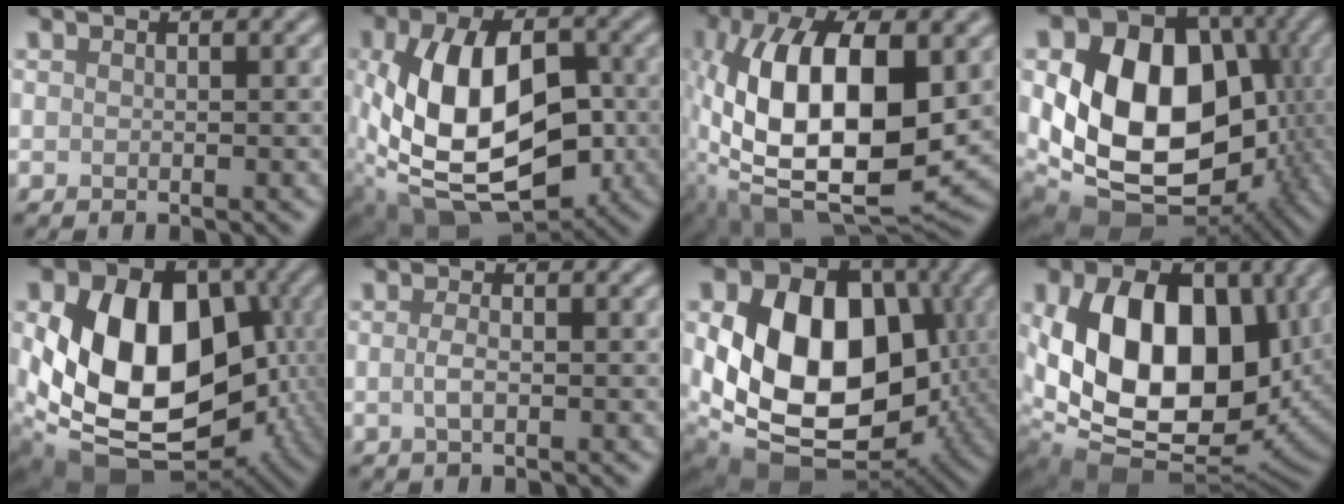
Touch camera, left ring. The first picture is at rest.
{"total": 14.0, "force": [-1.4, 8.6, 10.9], "torque": [-0.226, -0.016, -0.021]}
{"total": 15.2, "force": [0.1, 6.8, 13.6], "torque": [-0.248, 0.002, -0.003]}
{"total": 18.1, "force": [-0.2, 13.3, 12.3], "torque": [-0.184, -0.014, 0.010]}
{"total": 14.1, "force": [-0.6, 9.9, 10.0], "torque": [-0.164, -0.015, -0.015]}
{"total": 1.4, "force": [-0.2, 0.5, 1.3], "torque": [-0.031, 0.001, -0.008]}
{"total": 16.0, "force": [-0.1, 11.3, 11.3], "torque": [-0.187, -0.011, -0.008]}
{"total": 14.4, "force": [1.9, 9.6, 10.5], "torque": [-0.177, -0.010, 0.033]}